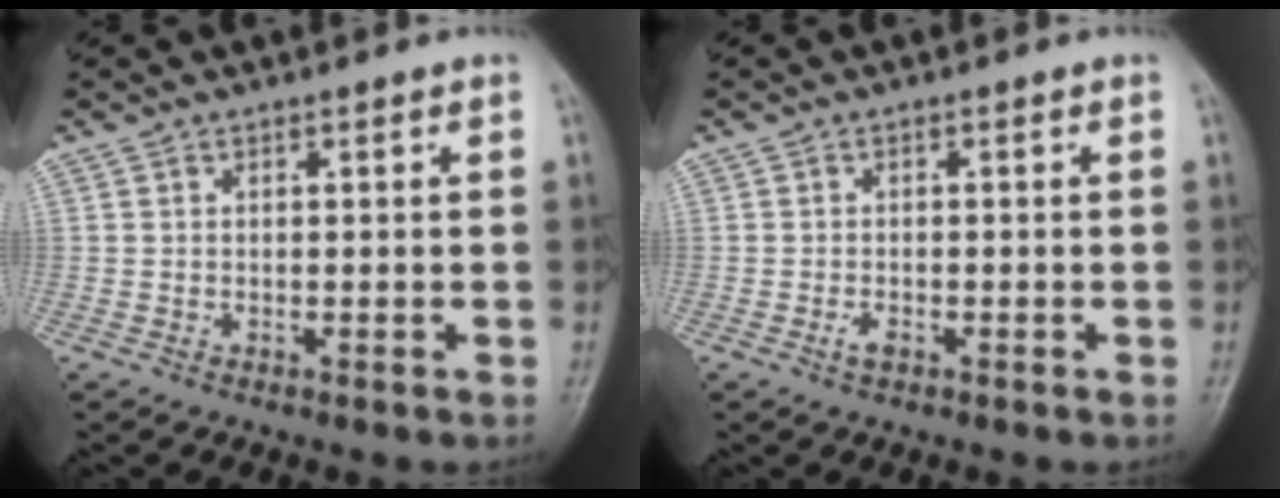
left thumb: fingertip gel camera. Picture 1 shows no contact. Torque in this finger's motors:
{"motor_torque": [-0.04, 0.03, 0.08, -0.08, 0.00]}